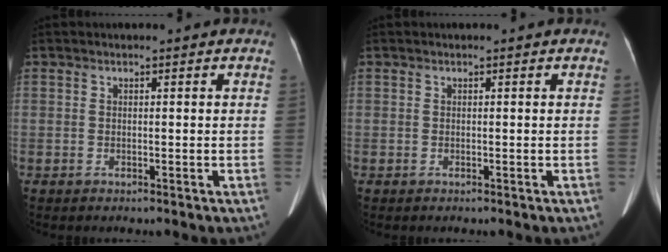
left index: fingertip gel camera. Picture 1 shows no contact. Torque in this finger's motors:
{"motor_torque": [0.11, 0.12, 0.01, 0.01]}